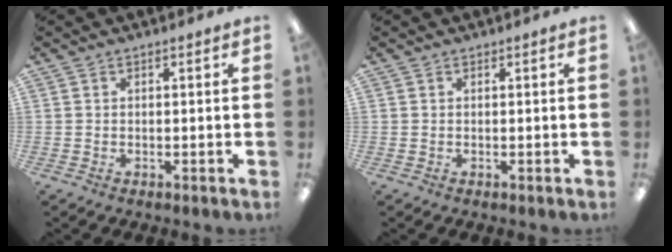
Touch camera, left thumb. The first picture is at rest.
{"total": 0.0}